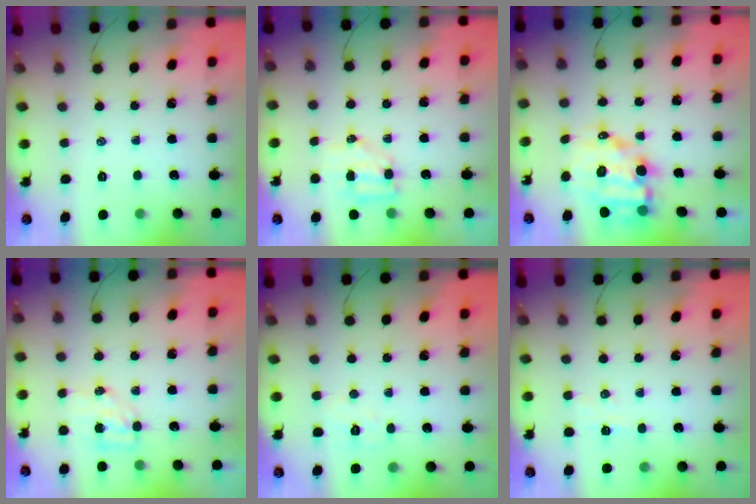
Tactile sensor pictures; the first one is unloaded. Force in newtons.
{"total": 5.4, "press": 5.3, "slide": 0.7}
{"total": 11.0, "press": 10.7, "slide": 2.6}
{"total": 4.9, "press": 4.8, "slide": 0.7}
{"total": 5.3, "press": 5.1, "slide": 1.0}
{"total": 3.8, "press": 3.6, "slide": 1.1}